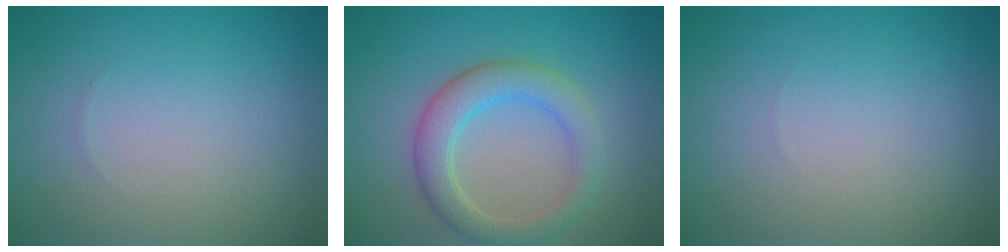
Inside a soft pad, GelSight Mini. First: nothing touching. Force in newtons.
{"total": 4.1, "press": 4.1, "slide": 0.4}
{"total": 0.0}